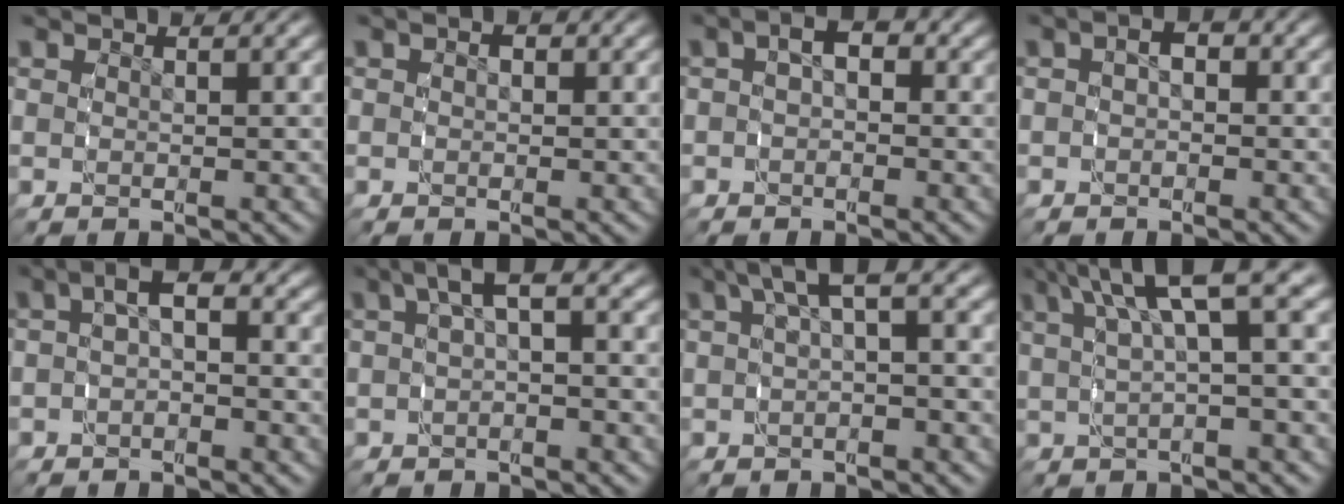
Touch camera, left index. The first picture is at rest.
{"total": 1.2, "force": [-0.3, 1.0, 0.5], "torque": [-0.012, -0.008, -0.005]}
{"total": 3.5, "force": [0.2, 2.7, 2.3], "torque": [-0.036, 0.005, -0.007]}
{"total": 2.4, "force": [-0.3, 1.9, 1.4], "torque": [-0.024, 0.000, -0.011]}
{"total": 3.5, "force": [0.2, 2.3, 2.6], "torque": [-0.041, 0.009, -0.007]}
{"total": 4.2, "force": [1.3, 1.9, 3.5], "torque": [-0.059, 0.017, 0.014]}
{"total": 4.4, "force": [1.6, 1.7, 3.7], "torque": [-0.059, 0.020, 0.019]}
{"total": 7.2, "force": [2.9, 2.7, 6.0], "torque": [-0.082, 0.032, 0.033]}